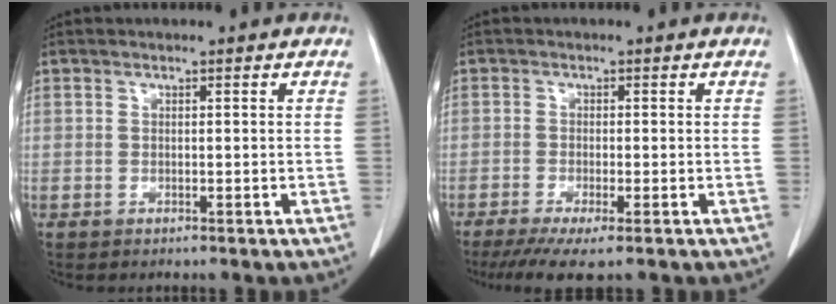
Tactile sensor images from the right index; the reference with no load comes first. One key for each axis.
{"total": 5.6, "fx": -3.8, "fy": 0.5, "fz": 4.1, "tx": -0.064, "ty": -0.014, "tz": -0.061}